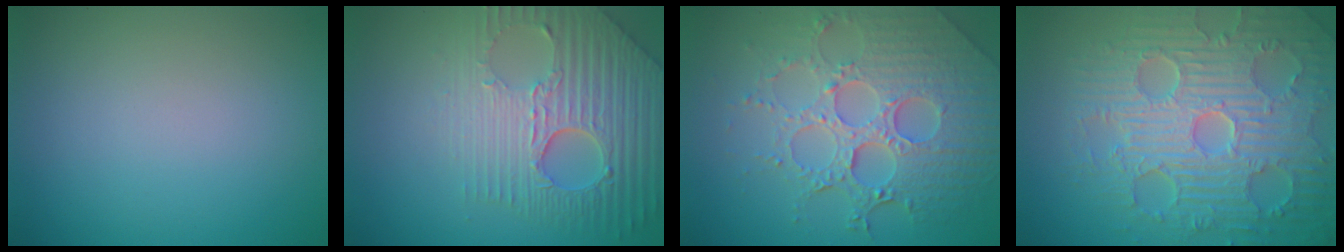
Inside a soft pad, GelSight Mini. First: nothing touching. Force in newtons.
{"total": 8.3, "press": 5.8, "slide": 6.0}
{"total": 8.2, "press": 5.9, "slide": 5.7}
{"total": 9.2, "press": 6.8, "slide": 6.2}